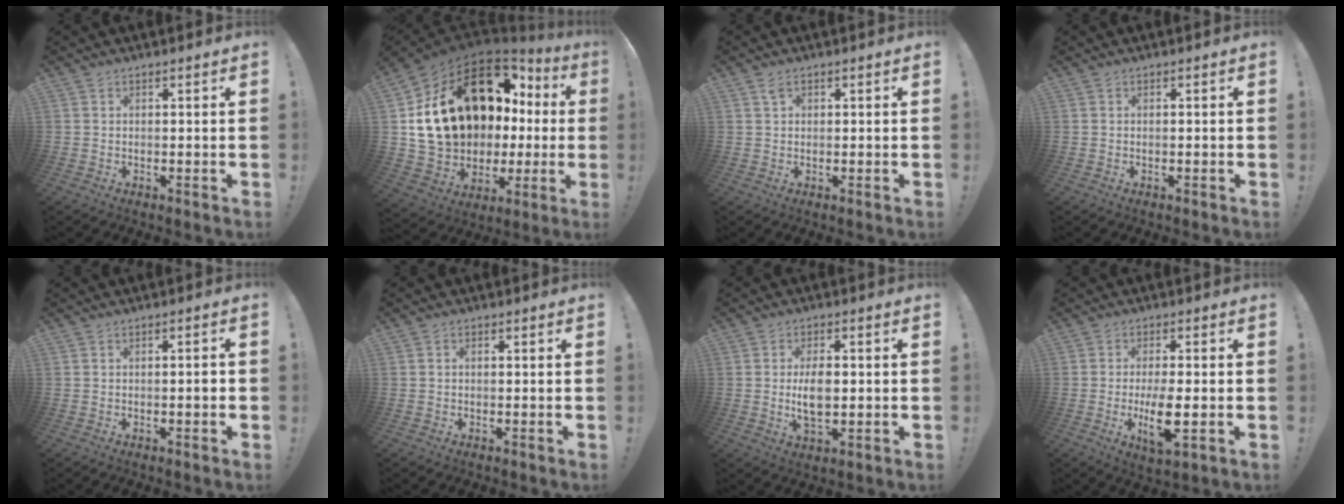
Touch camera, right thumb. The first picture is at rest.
{"total": 23.4, "force": [7.4, 16.1, 15.3], "torque": [-0.257, -0.050, 0.178]}
{"total": 1.7, "force": [1.0, 1.2, 0.7], "torque": [-0.009, -0.001, 0.017]}
{"total": 0.0}
{"total": 2.2, "force": [-0.6, 0.2, 2.1], "torque": [-0.035, 0.005, -0.011]}
{"total": 0.7, "force": [-0.3, 0.5, 0.5], "torque": [-0.010, 0.002, -0.005]}
{"total": 7.6, "force": [-0.2, 3.9, 6.5], "torque": [-0.113, -0.008, -0.007]}
{"total": 9.3, "force": [-1.7, 2.5, 8.8], "torque": [-0.168, -0.014, -0.032]}